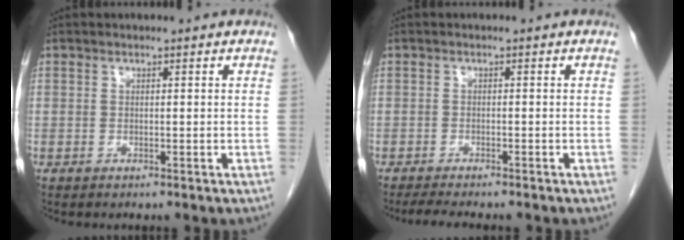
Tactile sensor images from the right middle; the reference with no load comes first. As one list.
[{"total": 5.1, "force": [-4.4, 0.7, 2.4], "torque": [-0.034, -0.011, -0.065]}]